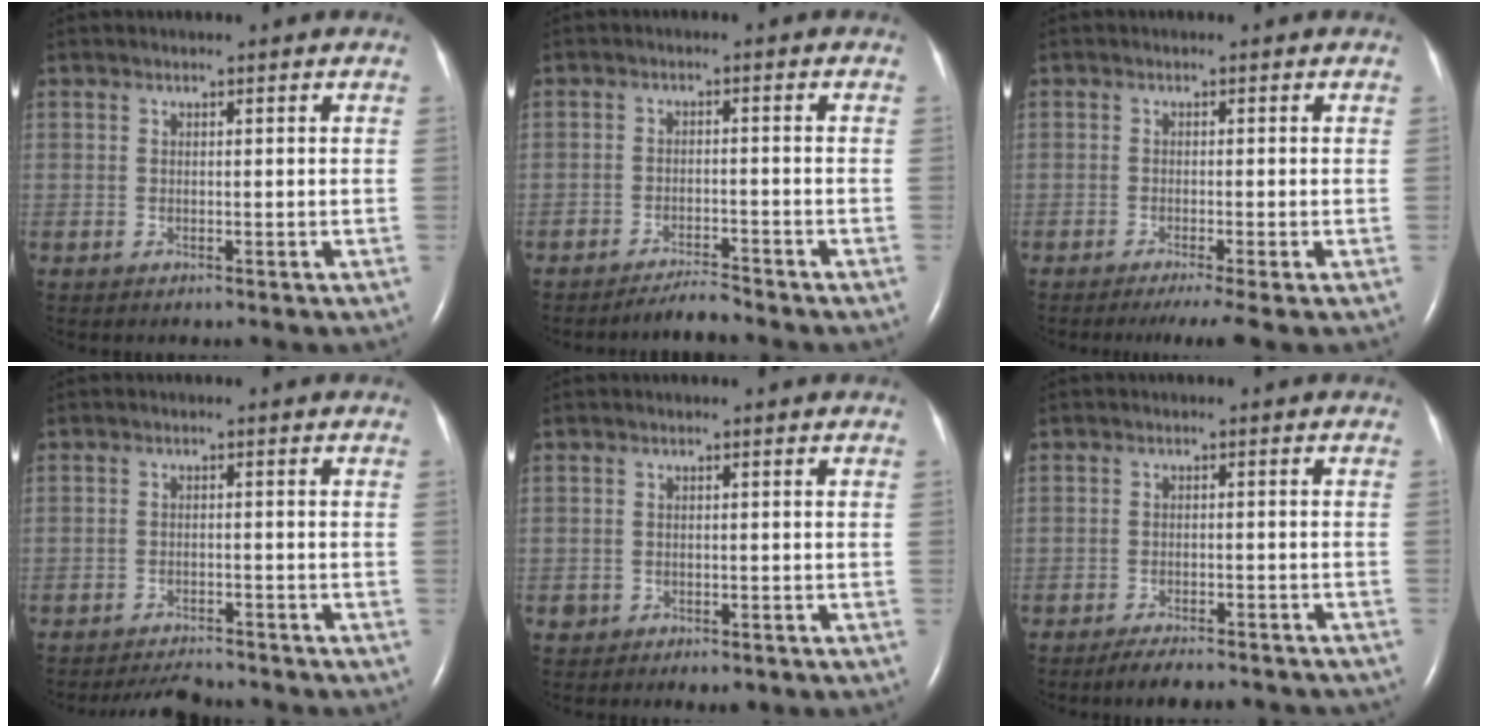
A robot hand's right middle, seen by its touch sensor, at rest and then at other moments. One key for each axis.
{"total": 3.0, "fx": -2.9, "fy": -0.2, "fz": 0.5, "tx": -0.012, "ty": -0.015, "tz": -0.050}
{"total": 4.3, "fx": -3.1, "fy": -0.5, "fz": 3.0, "tx": -0.040, "ty": -0.014, "tz": -0.050}
{"total": 4.9, "fx": -4.8, "fy": 0.7, "fz": 0.8, "tx": -0.015, "ty": -0.011, "tz": -0.076}
{"total": 2.0, "fx": -1.1, "fy": 1.5, "fz": 0.8, "tx": -0.009, "ty": 0.003, "tz": -0.007}
{"total": 10.2, "fx": -9.1, "fy": 2.2, "fz": 4.0, "tx": -0.056, "ty": -0.004, "tz": -0.113}